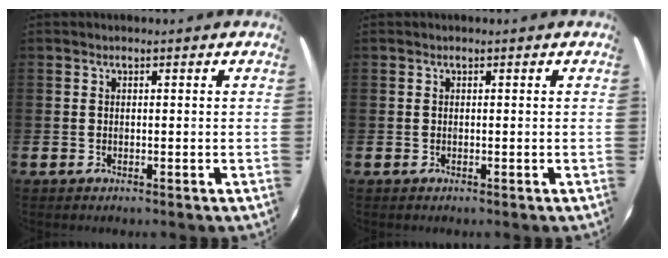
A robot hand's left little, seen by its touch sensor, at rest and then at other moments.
{"total": 0.0}